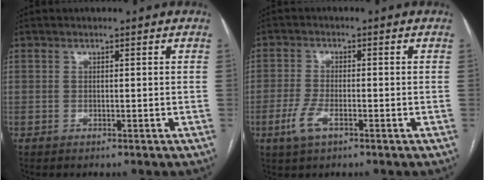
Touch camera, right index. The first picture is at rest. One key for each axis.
{"total": 4.4, "fx": -2.1, "fy": 1.5, "fz": 3.6, "tx": -0.085, "ty": -0.005, "tz": -0.039}